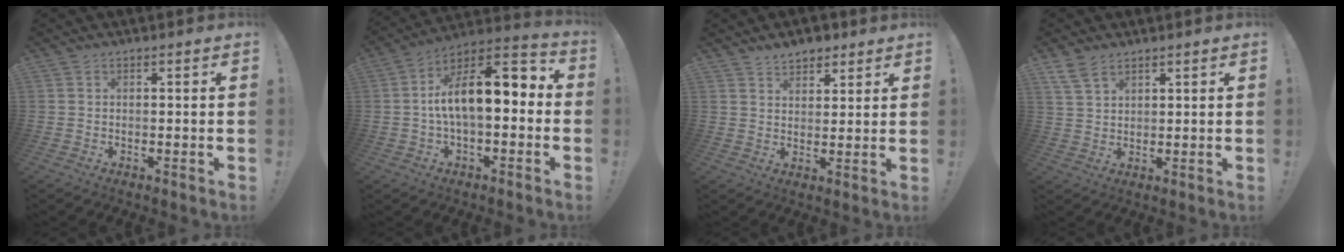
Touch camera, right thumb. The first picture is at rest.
{"total": 15.1, "force": [1.2, 6.7, 13.4], "torque": [-0.226, 0.001, 0.021]}
{"total": 5.5, "force": [4.5, 3.0, 1.3], "torque": [-0.009, -0.025, 0.081]}
{"total": 5.7, "force": [4.0, 3.1, 2.6], "torque": [-0.047, -0.017, 0.079]}